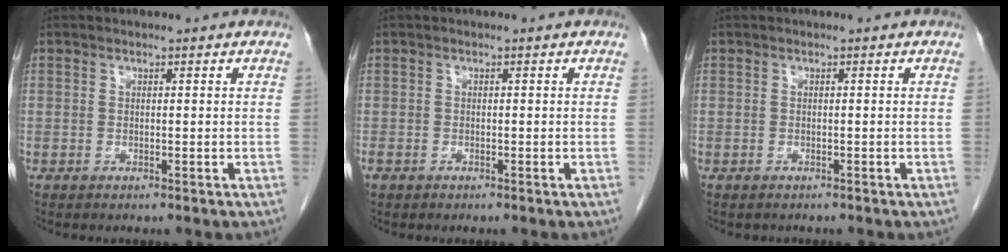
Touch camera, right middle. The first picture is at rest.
{"total": 1.0, "force": [-0.6, 0.7, 0.4], "torque": [-0.017, 0.000, -0.010]}
{"total": 0.5, "force": [-0.4, 0.3, 0.0], "torque": [-0.006, 0.001, -0.009]}